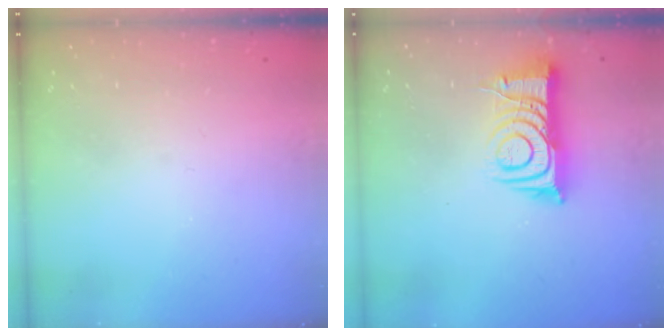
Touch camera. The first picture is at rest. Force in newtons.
{"total": 9.9, "press": 9.9, "slide": 1.0}